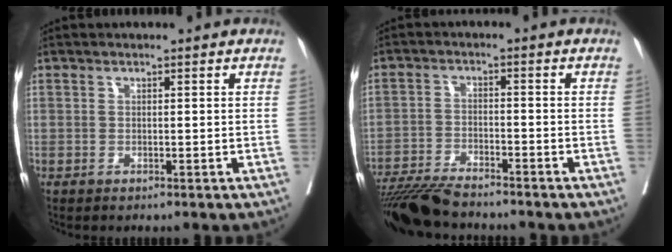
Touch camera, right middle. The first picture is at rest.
{"total": 8.9, "force": [-8.2, 0.7, 3.6], "torque": [-0.054, -0.022, -0.143]}